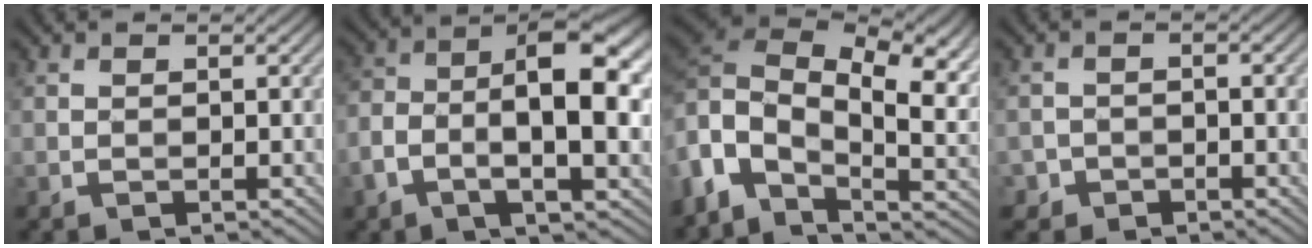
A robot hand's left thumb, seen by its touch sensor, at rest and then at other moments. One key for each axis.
{"total": 11.5, "fx": -2.6, "fy": 5.2, "fz": 10.0, "tx": -0.179, "ty": 0.000, "tz": -0.050}
{"total": 16.8, "fx": 2.6, "fy": 10.4, "fz": 12.9, "tx": -0.284, "ty": -0.026, "tz": 0.072}
{"total": 2.2, "fx": -1.4, "fy": 1.6, "fz": 0.3, "tx": -0.003, "ty": 0.002, "tz": -0.029}